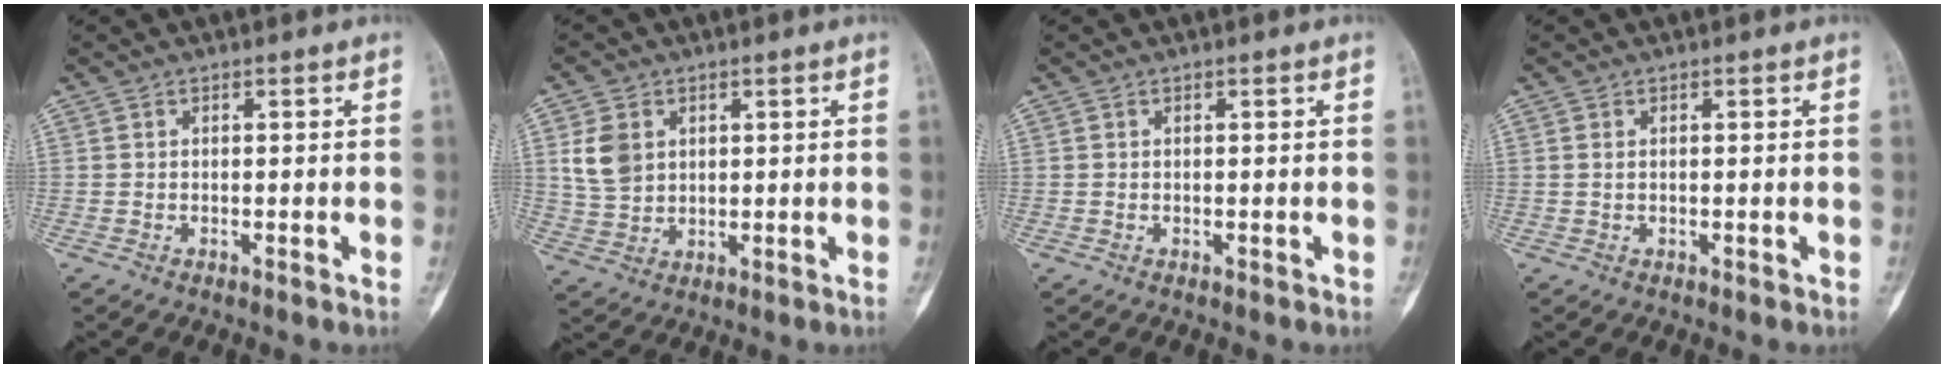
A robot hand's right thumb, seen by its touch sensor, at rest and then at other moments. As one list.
[{"total": 7.0, "force": [2.0, 5.4, 4.0], "torque": [-0.060, -0.005, 0.045]}, {"total": 0.0}, {"total": 0.9, "force": [0.1, 0.7, 0.5], "torque": [-0.009, 0.000, 0.001]}]